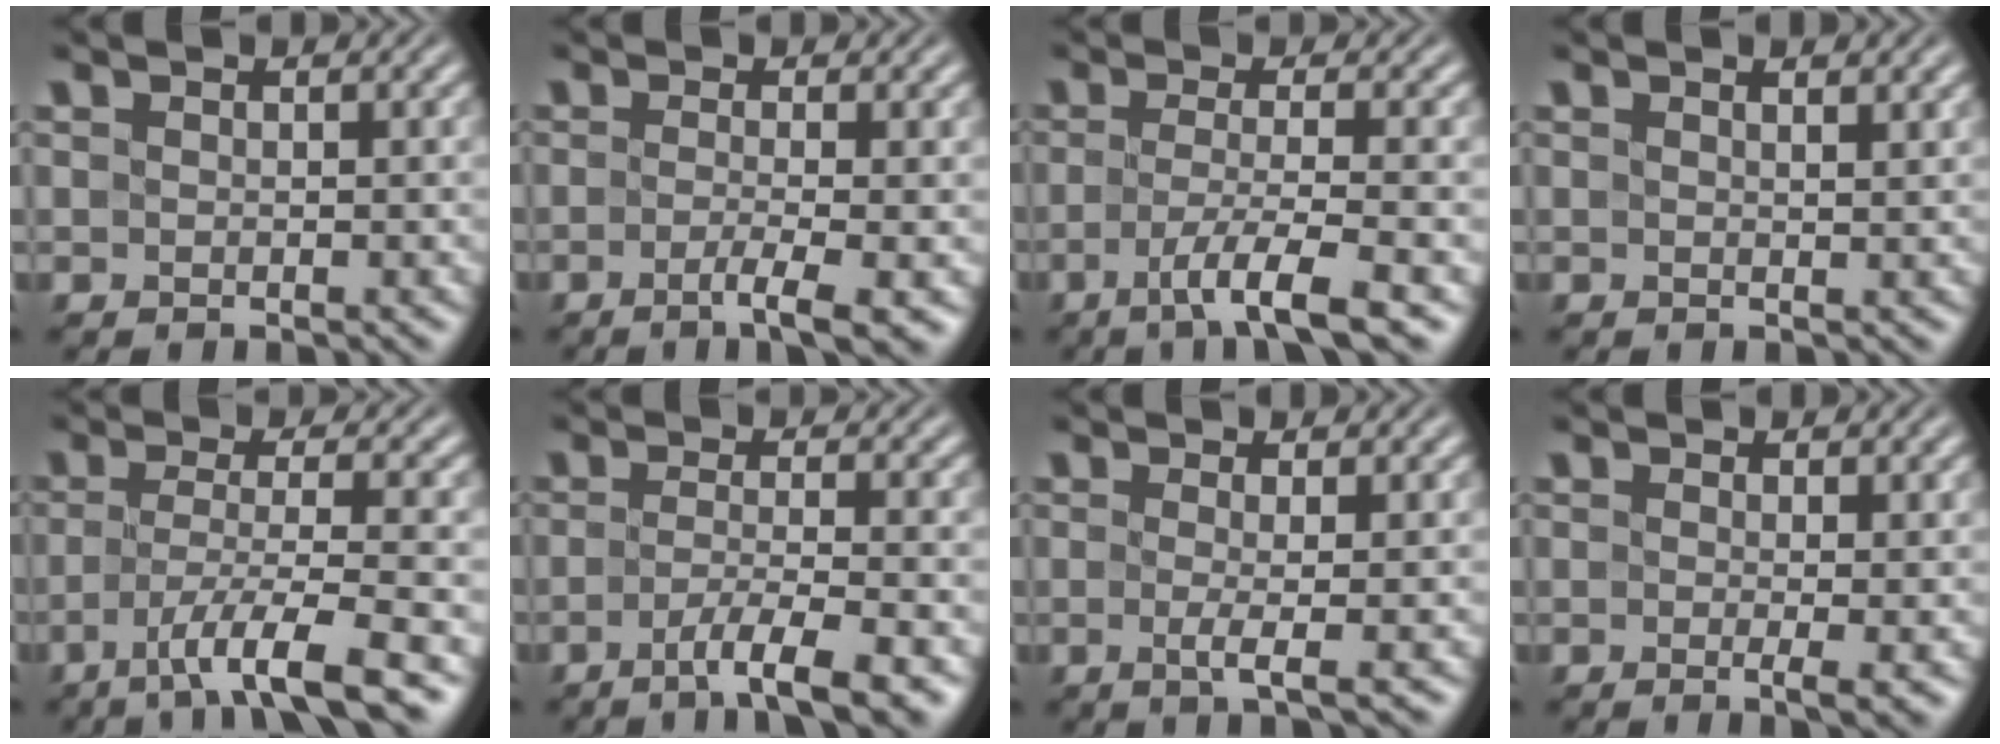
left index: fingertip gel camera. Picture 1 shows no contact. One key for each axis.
{"total": 3.6, "fx": -1.4, "fy": 0.7, "fz": 3.2, "tx": -0.047, "ty": -0.007, "tz": -0.029}
{"total": 4.8, "fx": -2.1, "fy": 0.8, "fz": 4.3, "tx": -0.071, "ty": -0.010, "tz": -0.044}
{"total": 1.5, "fx": 0.9, "fy": 0.5, "fz": 1.1, "tx": -0.008, "ty": 0.002, "tz": 0.002}
{"total": 6.0, "fx": -2.9, "fy": 0.9, "fz": 5.1, "tx": -0.085, "ty": -0.007, "tz": -0.056}
{"total": 4.8, "fx": -2.4, "fy": 0.8, "fz": 4.1, "tx": -0.063, "ty": -0.007, "tz": -0.048}
{"total": 2.5, "fx": -0.4, "fy": 0.4, "fz": 2.4, "tx": -0.039, "ty": -0.007, "tz": -0.010}
{"total": 2.3, "fx": -0.3, "fy": 0.4, "fz": 2.2, "tx": -0.027, "ty": -0.011, "tz": -0.004}